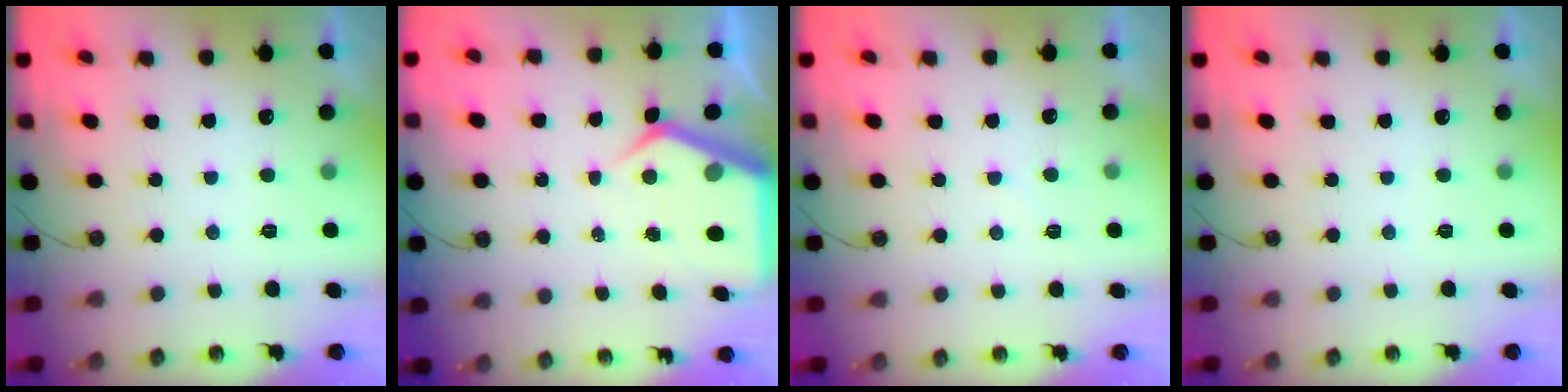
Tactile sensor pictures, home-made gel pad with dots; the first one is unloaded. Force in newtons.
{"total": 6.2, "press": 6.2, "slide": 0.6}
{"total": 3.6, "press": 3.6, "slide": 0.5}
{"total": 0.0}